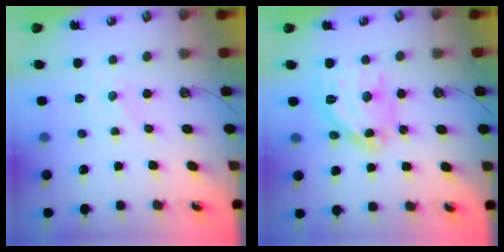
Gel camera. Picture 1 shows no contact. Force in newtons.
{"total": 17.6, "press": 17.6, "slide": 1.6}